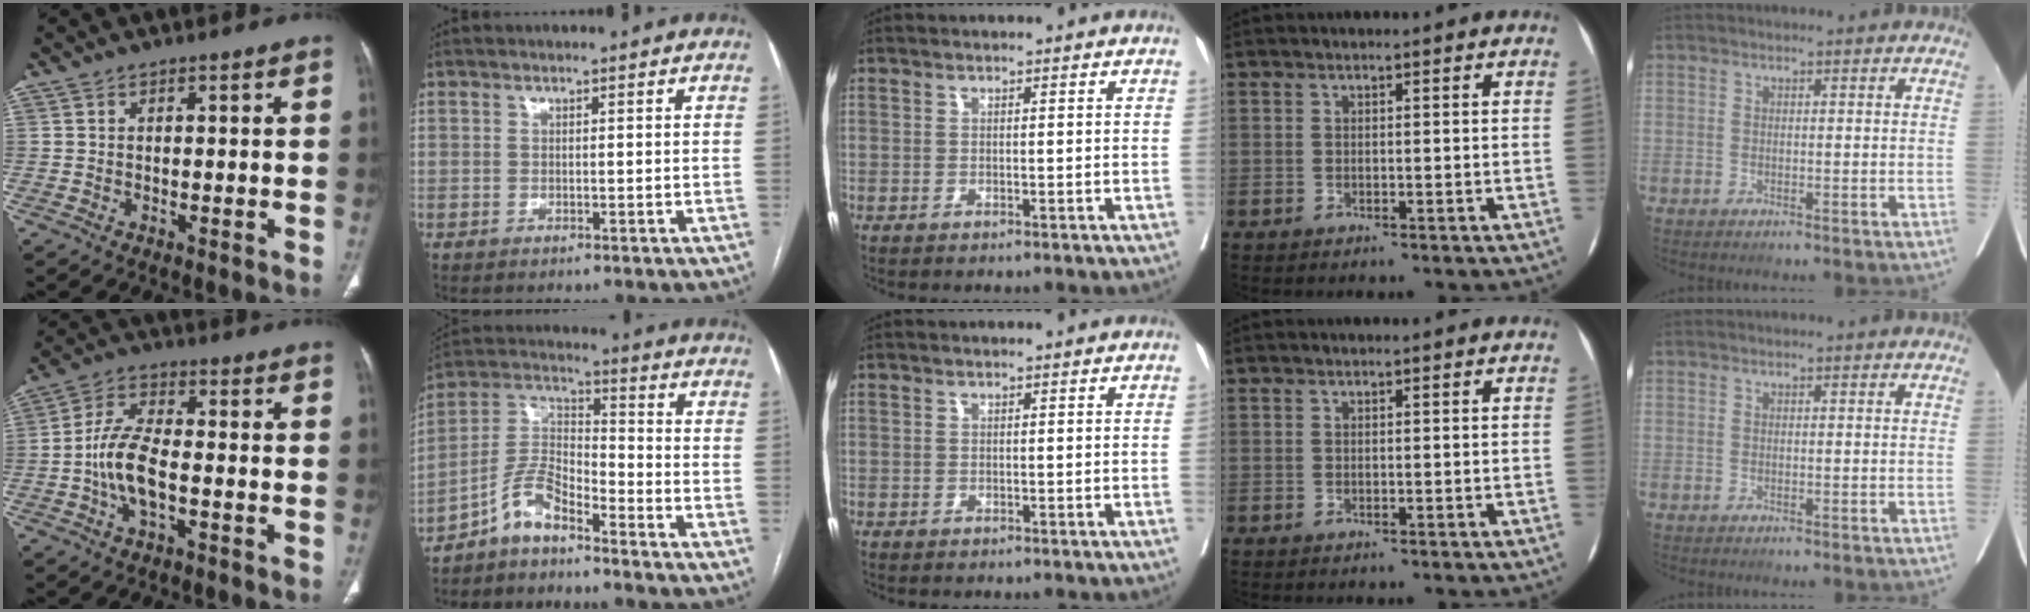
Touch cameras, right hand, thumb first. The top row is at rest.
{"thumb": {"total": 9.0, "force": [-2.1, 3.8, 7.9], "torque": [-0.166, 0.021, -0.044]}, "index": {"total": 7.2, "force": [-5.4, 2.3, 4.3], "torque": [-0.096, 0.014, -0.111]}}